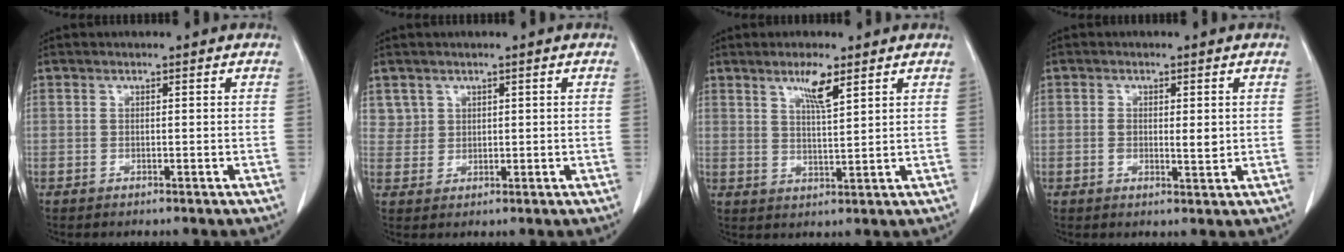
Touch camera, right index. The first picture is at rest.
{"total": 2.9, "force": [1.7, 2.3, -0.2], "torque": [0.023, 0.004, 0.029]}
{"total": 4.8, "force": [3.0, 0.4, 3.7], "torque": [-0.068, -0.004, 0.054]}
{"total": 3.2, "force": [0.3, 1.4, 2.9], "torque": [-0.045, -0.003, 0.009]}